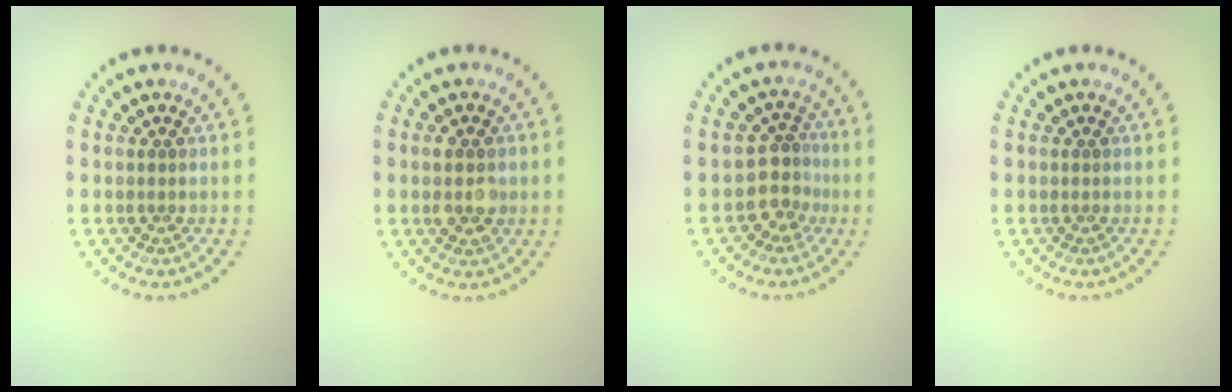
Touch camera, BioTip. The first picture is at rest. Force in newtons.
{"total": 2.8, "press": 2.8, "slide": 0.2}
{"total": 2.8, "press": 2.1, "slide": 1.9}
{"total": 0.0}